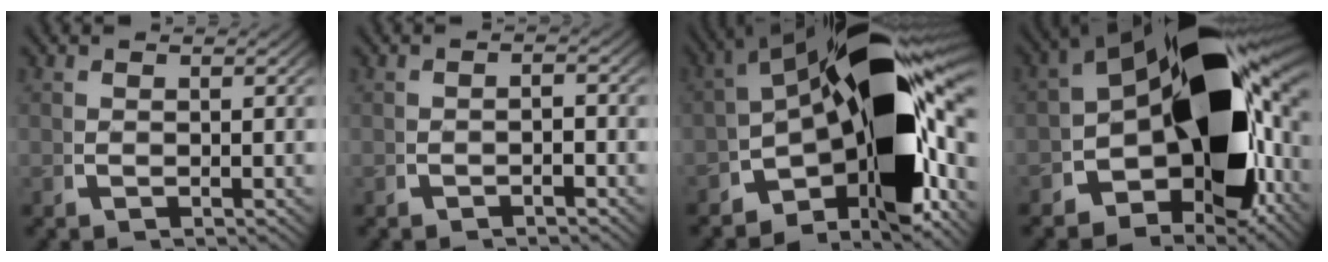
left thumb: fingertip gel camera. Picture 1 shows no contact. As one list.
[{"total": 1.0, "force": [-1.0, 0.2, 0.2], "torque": [0.004, 0.000, -0.019]}, {"total": 22.9, "force": [-2.1, 11.8, 19.5], "torque": [-0.279, -0.034, -0.024]}, {"total": 23.5, "force": [-0.8, 13.7, 19.1], "torque": [-0.273, -0.031, -0.010]}]